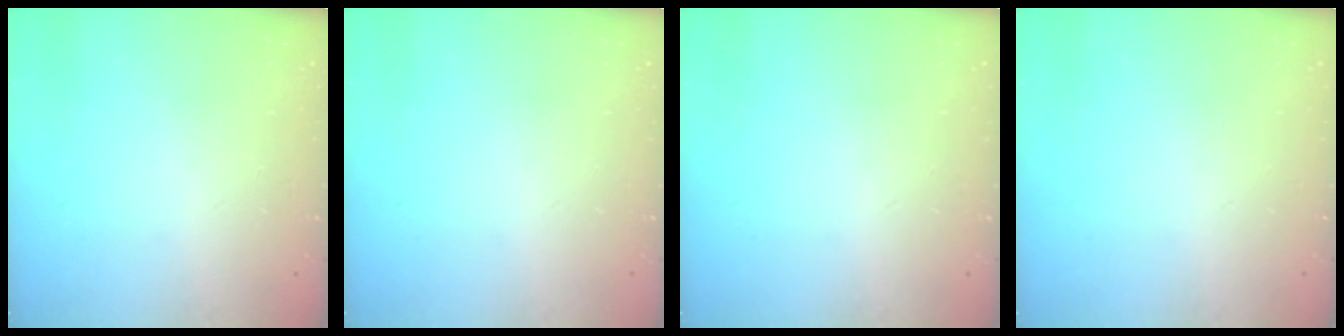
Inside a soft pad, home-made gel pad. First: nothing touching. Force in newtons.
{"total": 0.0}
{"total": 0.0}
{"total": 0.0}